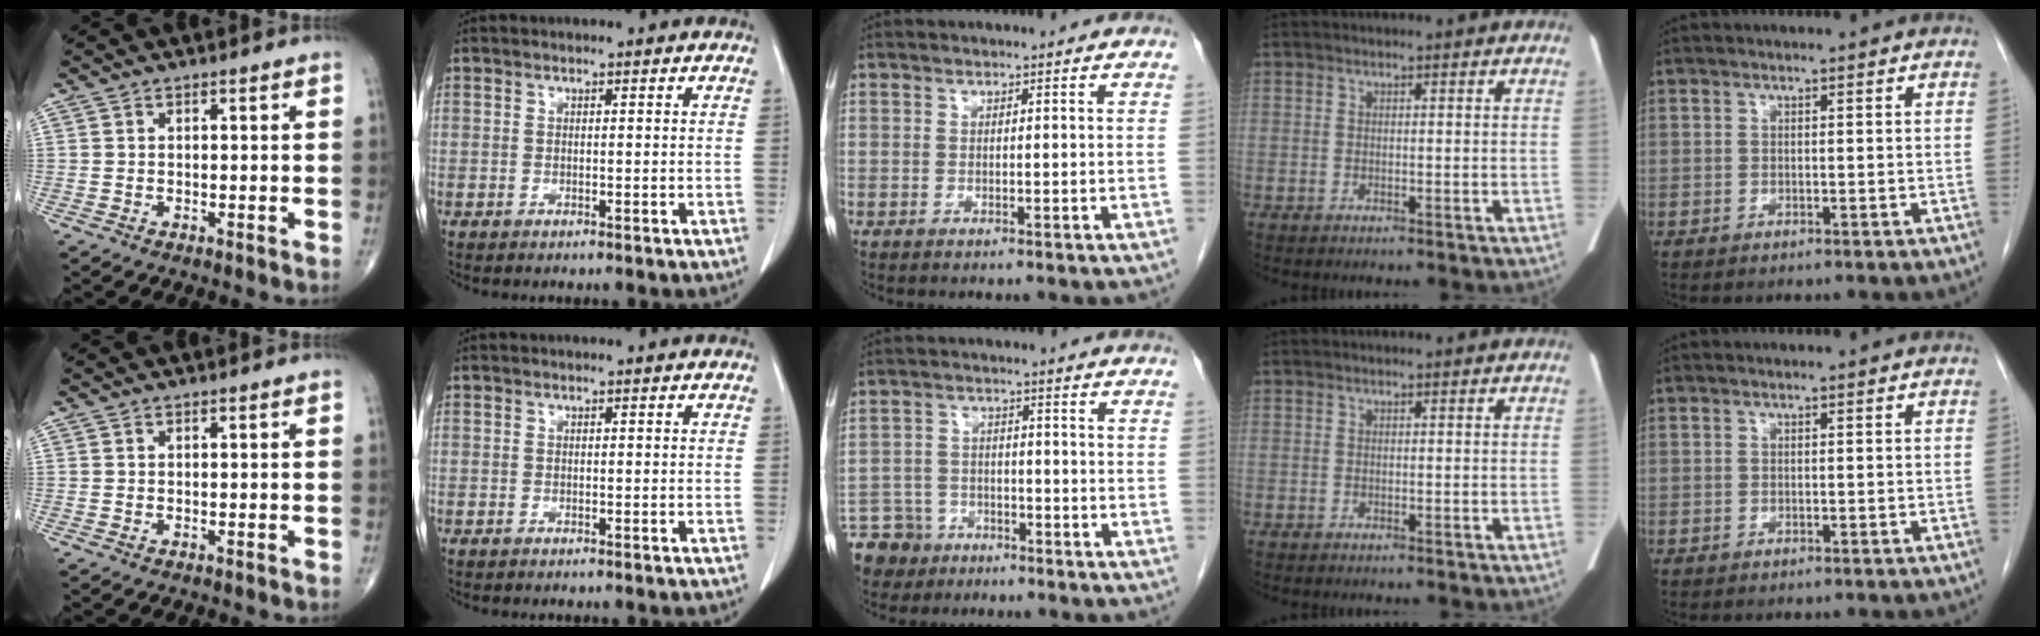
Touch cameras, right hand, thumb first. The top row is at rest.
{"middle": {"total": 7.5, "force": [-5.6, 5.0, 0.6], "torque": [-0.019, 0.000, -0.099]}}